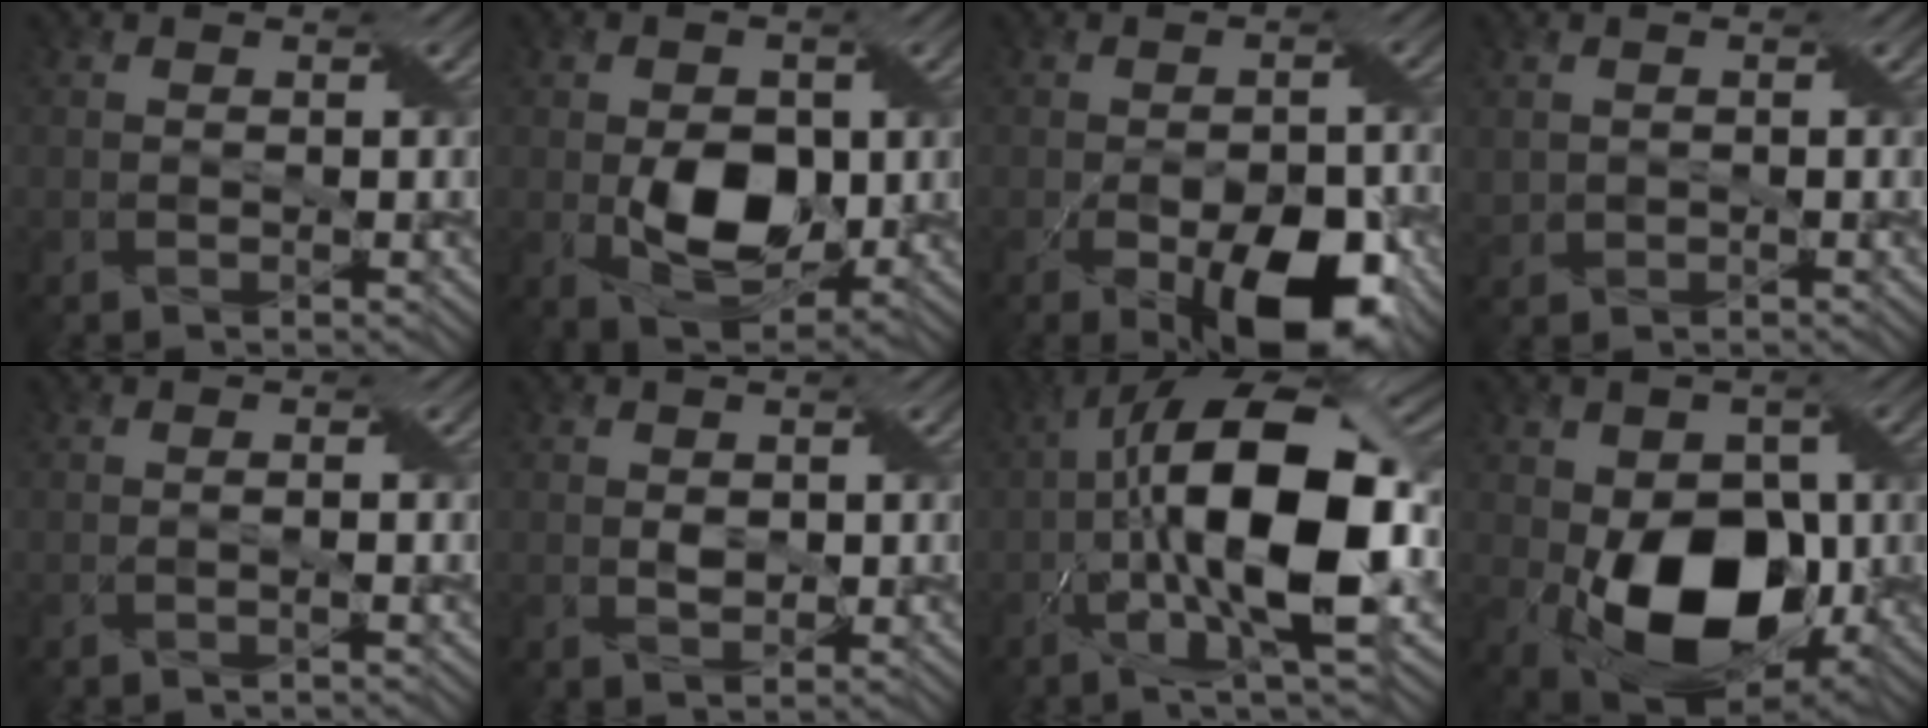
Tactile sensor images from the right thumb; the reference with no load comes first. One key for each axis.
{"total": 8.4, "fx": -0.9, "fy": 5.6, "fz": 6.2, "tx": -0.112, "ty": -0.009, "tz": -0.013}
{"total": 10.1, "fx": -4.5, "fy": 4.6, "fz": 7.8, "tx": -0.134, "ty": -0.029, "tz": -0.060}
{"total": 1.5, "fx": 0.2, "fy": 1.3, "fz": 0.7, "tx": -0.023, "ty": -0.001, "tz": 0.006}
{"total": 0.9, "fx": -0.1, "fy": 0.0, "fz": 0.9, "tx": -0.016, "ty": 0.005, "tz": -0.003}
{"total": 1.8, "fx": 0.4, "fy": 1.3, "fz": 1.2, "tx": -0.029, "ty": -0.001, "tz": 0.009}
{"total": 15.9, "fx": -2.0, "fy": 5.7, "fz": 14.7, "tx": -0.252, "ty": 0.021, "tz": -0.047}
{"total": 13.8, "fx": -2.4, "fy": 9.2, "fz": 10.0, "tx": -0.164, "ty": -0.022, "tz": -0.041}